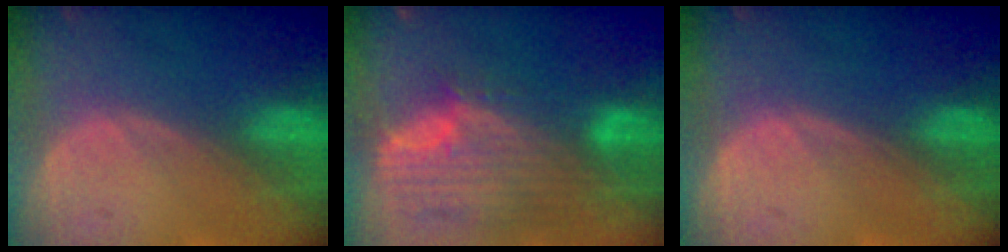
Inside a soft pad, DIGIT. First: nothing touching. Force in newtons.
{"total": 11.9, "press": 10.2, "slide": 6.2}
{"total": 0.0}